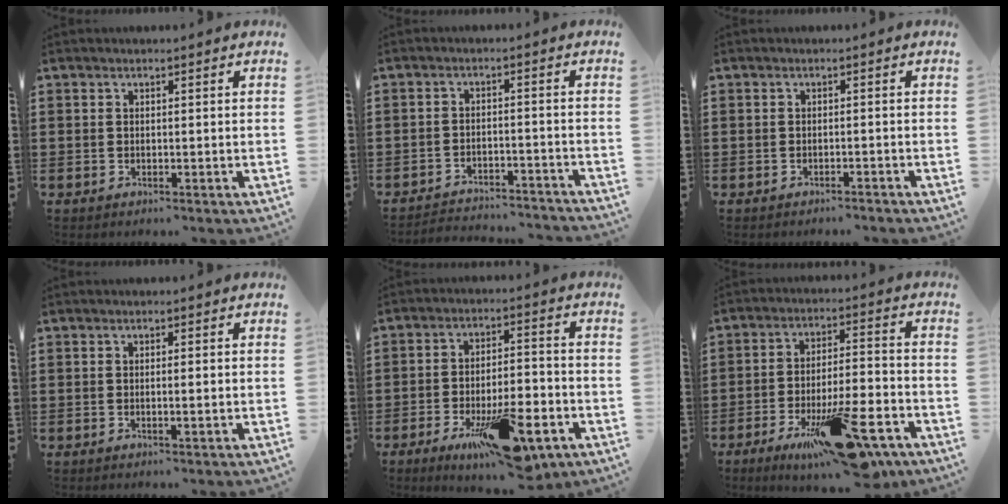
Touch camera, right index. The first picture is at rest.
{"total": 3.2, "force": [-3.2, 0.1, 0.3], "torque": [-0.012, 0.000, -0.068]}
{"total": 1.1, "force": [-1.1, 0.2, -0.2], "torque": [-0.001, 0.005, -0.026]}
{"total": 1.0, "force": [-0.2, -0.1, 1.0], "torque": [-0.017, -0.005, -0.003]}
{"total": 14.1, "force": [-7.2, 4.3, 11.3], "torque": [-0.188, 0.013, -0.118]}
{"total": 19.1, "force": [-10.6, 4.8, 15.2], "torque": [-0.223, 0.037, -0.158]}